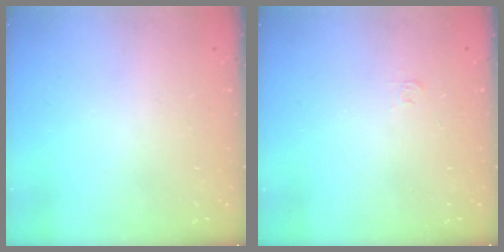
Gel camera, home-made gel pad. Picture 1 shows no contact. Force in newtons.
{"total": 2.8, "press": 2.8, "slide": 0.4}